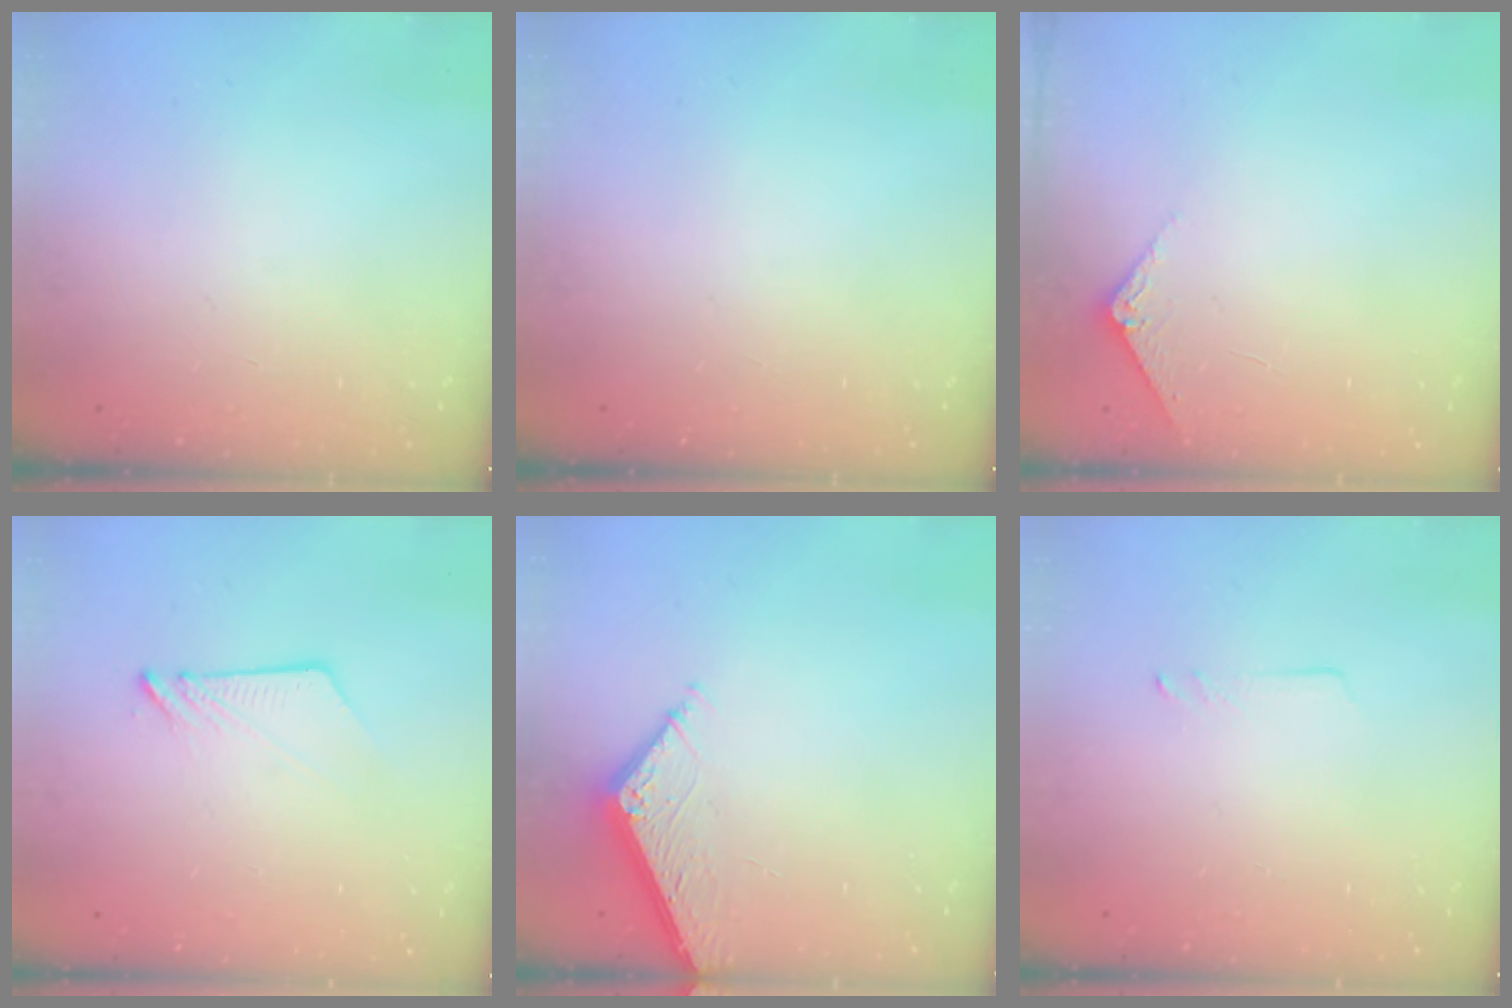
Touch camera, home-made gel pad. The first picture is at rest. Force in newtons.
{"total": 0.0}
{"total": 3.7, "press": 3.7, "slide": 0.4}
{"total": 6.1, "press": 6.1, "slide": 0.2}
{"total": 7.1, "press": 7.1, "slide": 0.3}
{"total": 1.3, "press": 1.2, "slide": 0.1}